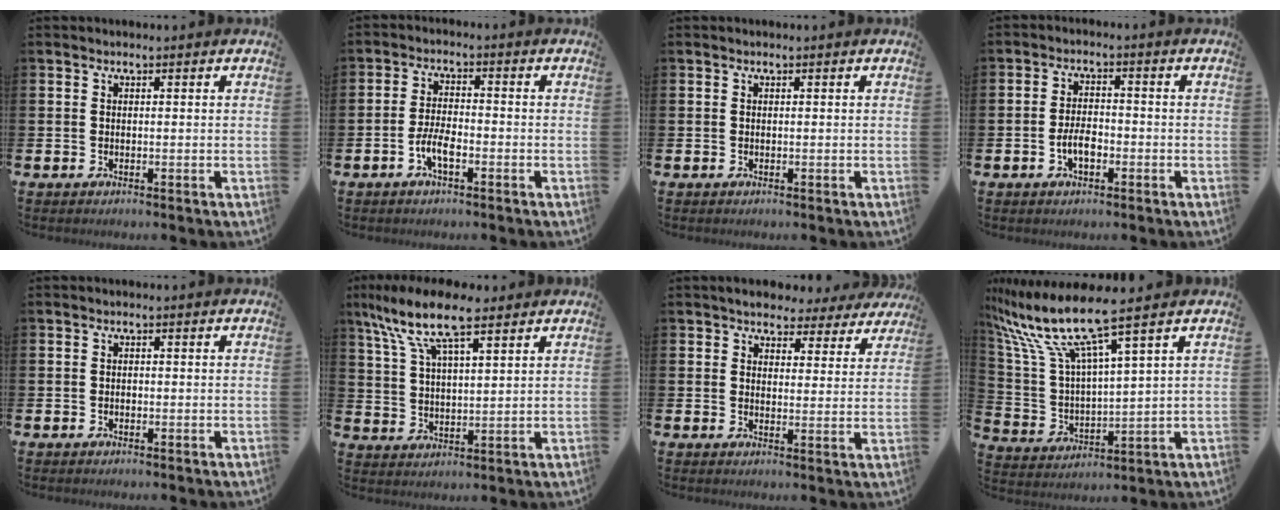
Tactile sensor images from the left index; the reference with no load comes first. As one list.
[{"total": 3.7, "force": [-1.6, 1.3, 3.0], "torque": [-0.064, 0.007, -0.031]}, {"total": 0.0}, {"total": 3.4, "force": [-1.2, 1.8, 2.7], "torque": [-0.047, 0.006, -0.023]}, {"total": 0.5, "force": [-0.3, 0.4, 0.2], "torque": [-0.010, 0.005, -0.007]}, {"total": 10.1, "force": [7.7, 2.9, 5.9], "torque": [-0.131, -0.018, 0.138]}, {"total": 4.5, "force": [4.1, 1.8, 0.4], "torque": [-0.015, -0.024, 0.070]}, {"total": 10.5, "force": [8.2, 0.7, 6.5], "torque": [-0.161, -0.046, 0.134]}]